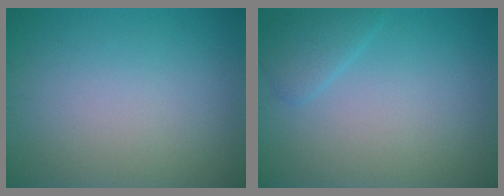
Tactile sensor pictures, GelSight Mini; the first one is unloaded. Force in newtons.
{"total": 1.8, "press": 1.8, "slide": 0.1}